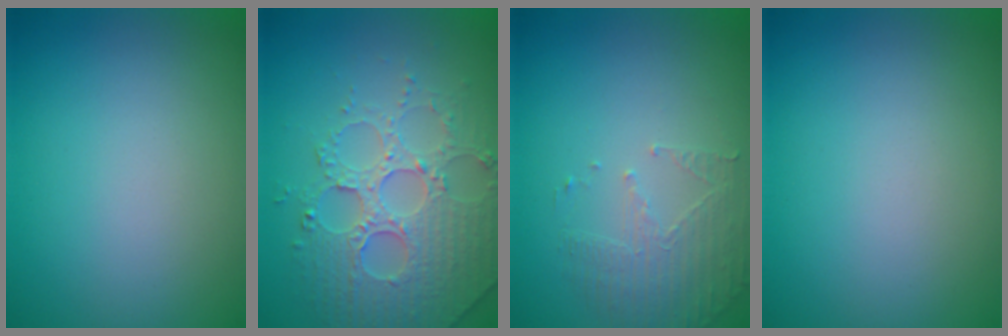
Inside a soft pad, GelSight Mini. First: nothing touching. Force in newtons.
{"total": 4.7, "press": 4.5, "slide": 1.1}
{"total": 1.8, "press": 1.1, "slide": 1.4}
{"total": 0.0}